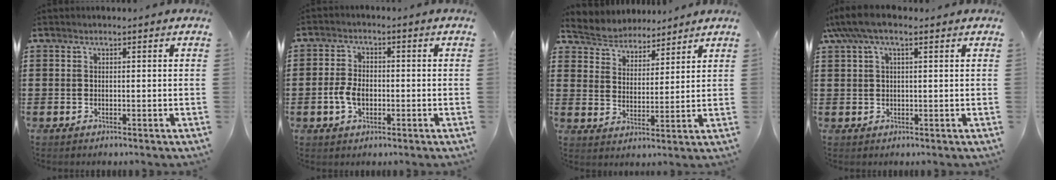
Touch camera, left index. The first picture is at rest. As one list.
[{"total": 4.3, "force": [-1.0, 2.7, 3.2], "torque": [-0.080, -0.002, -0.023]}, {"total": 4.3, "force": [4.2, 1.0, -0.6], "torque": [-0.015, -0.024, 0.072]}, {"total": 4.5, "force": [2.1, 1.3, 3.7], "torque": [-0.083, 0.007, 0.035]}]